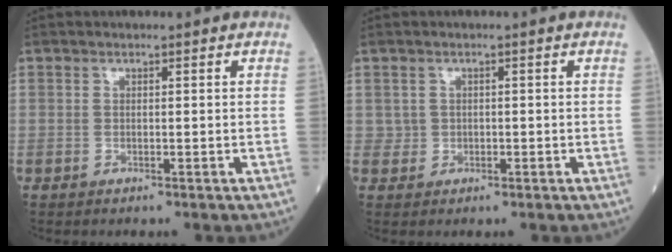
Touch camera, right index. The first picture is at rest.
{"total": 1.3, "force": [0.1, 1.3, 0.1], "torque": [0.003, 0.004, 0.001]}